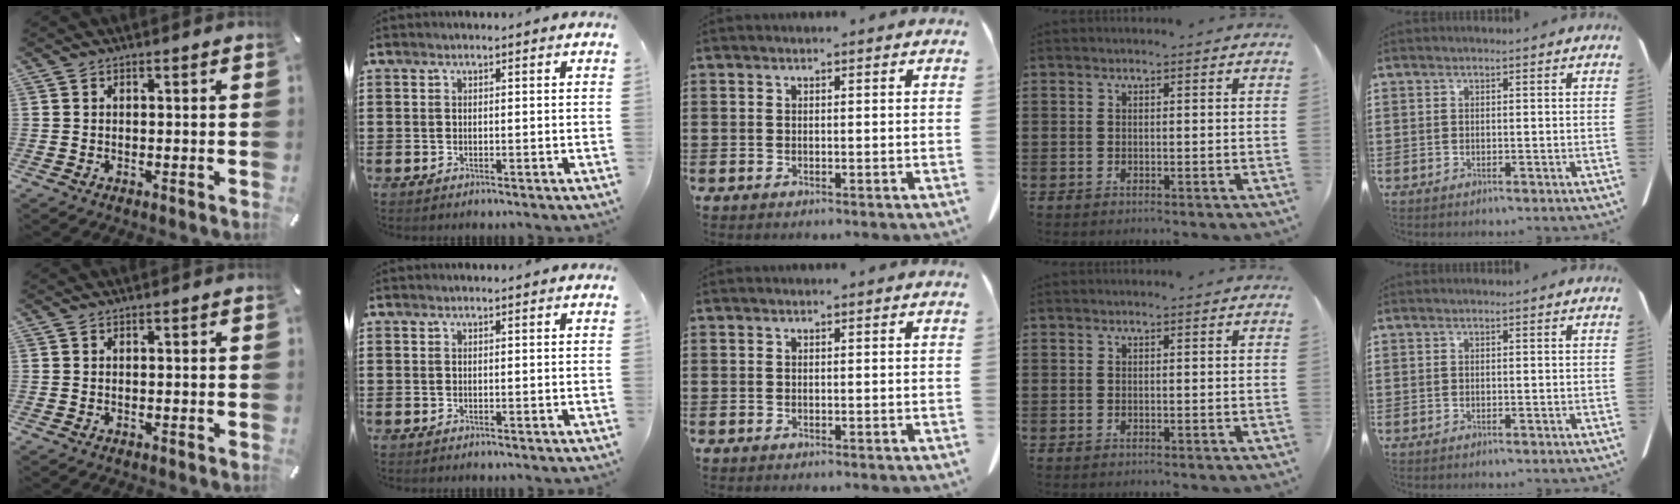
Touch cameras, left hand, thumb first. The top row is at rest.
{}